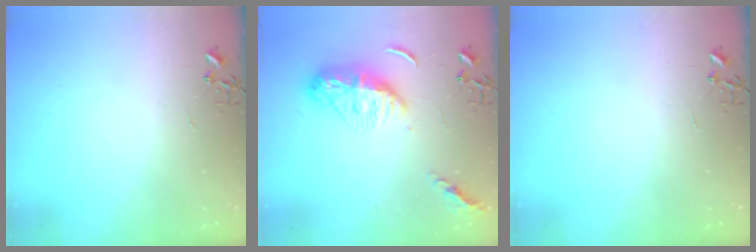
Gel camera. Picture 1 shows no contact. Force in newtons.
{"total": 12.5, "press": 12.5, "slide": 1.1}
{"total": 0.0}